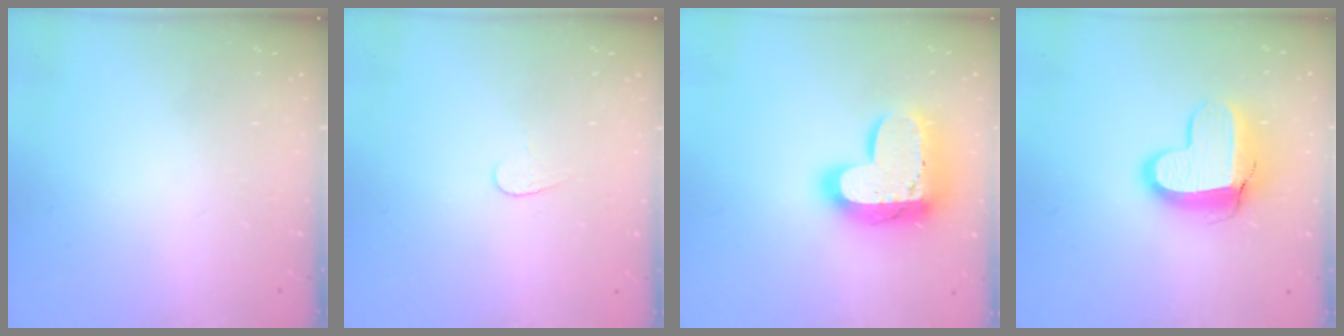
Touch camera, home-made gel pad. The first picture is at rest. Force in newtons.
{"total": 4.3, "press": 4.3, "slide": 0.3}
{"total": 19.8, "press": 19.7, "slide": 1.5}
{"total": 13.3, "press": 13.3, "slide": 0.9}